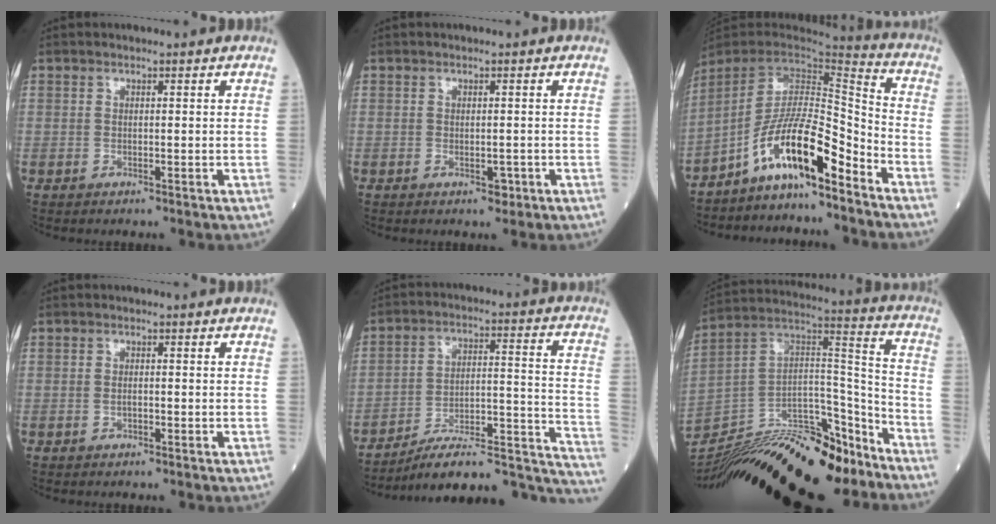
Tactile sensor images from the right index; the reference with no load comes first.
{"total": 1.7, "force": [-0.6, 0.9, 1.3], "torque": [-0.019, -0.001, -0.005]}
{"total": 12.2, "force": [-8.0, 2.0, 9.0], "torque": [-0.161, 0.020, -0.147]}
{"total": 0.9, "force": [-0.3, 0.4, 0.8], "torque": [-0.015, 0.001, -0.005]}
{"total": 21.5, "force": [-19.5, 3.6, 8.4], "torque": [-0.050, 0.056, -0.278]}
{"total": 26.4, "force": [-22.7, 4.6, 12.5], "torque": [-0.224, 0.008, -0.374]}